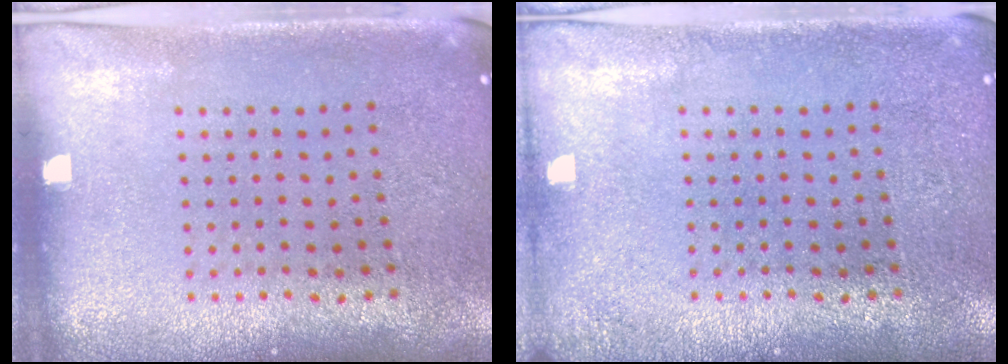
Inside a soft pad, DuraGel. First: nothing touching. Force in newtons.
{"total": 1.0, "press": 1.0, "slide": 0.3}